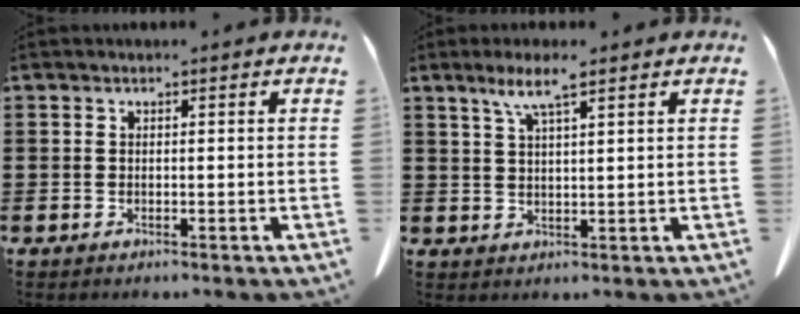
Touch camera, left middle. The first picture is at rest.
{"total": 4.8, "force": [3.1, 0.5, 3.6], "torque": [-0.080, 0.004, 0.052]}